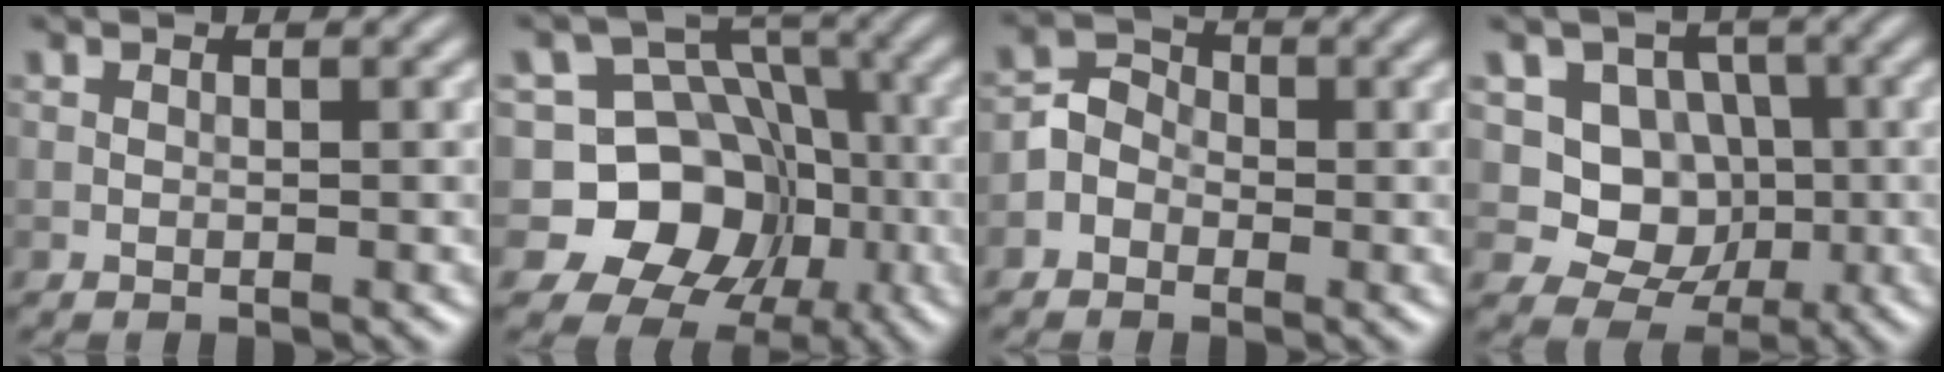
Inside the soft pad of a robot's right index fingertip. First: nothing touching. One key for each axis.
{"total": 10.6, "fx": -2.5, "fy": 9.5, "fz": 4.0, "tx": -0.059, "ty": 0.022, "tz": -0.076}
{"total": 2.5, "fx": -1.1, "fy": 2.1, "fz": 1.0, "tx": -0.007, "ty": 0.009, "tz": -0.032}
{"total": 6.8, "fx": 0.5, "fy": 6.2, "fz": 2.6, "tx": -0.035, "ty": 0.007, "tz": -0.010}